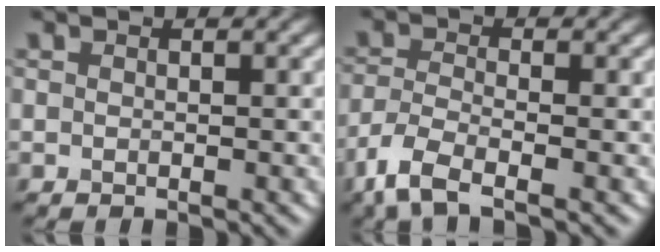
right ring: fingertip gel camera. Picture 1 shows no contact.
{"total": 4.2, "force": [-2.8, 1.4, 2.8], "torque": [-0.070, -0.012, -0.070]}